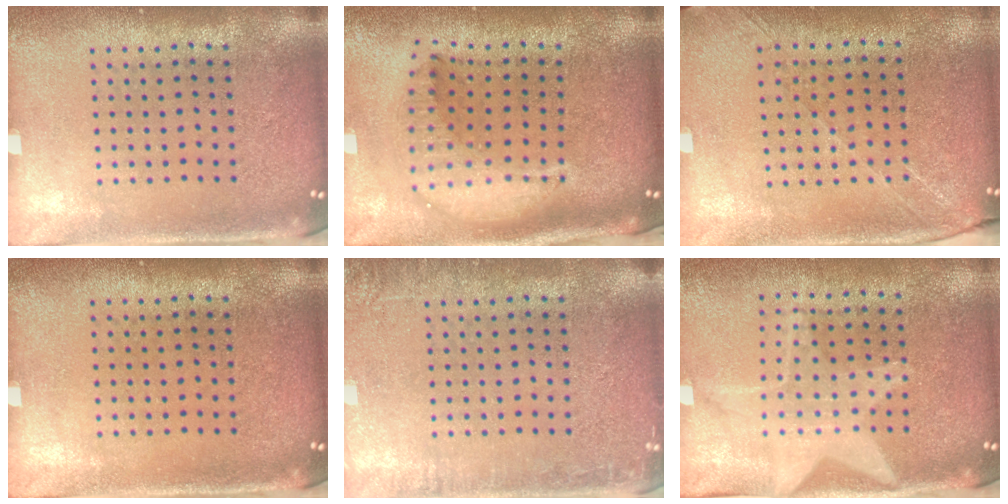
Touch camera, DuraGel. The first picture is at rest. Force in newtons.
{"total": 1.8, "press": 1.4, "slide": 1.0}
{"total": 1.4, "press": 1.3, "slide": 0.6}
{"total": 0.0}
{"total": 2.6, "press": 2.5, "slide": 0.5}
{"total": 1.6, "press": 1.5, "slide": 0.6}